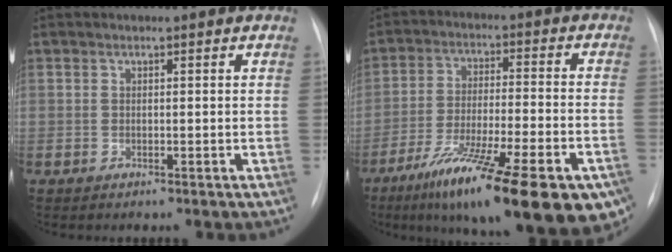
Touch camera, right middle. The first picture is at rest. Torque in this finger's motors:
{"motor_torque": [1.31, -0.83, 0.44, 0.21]}